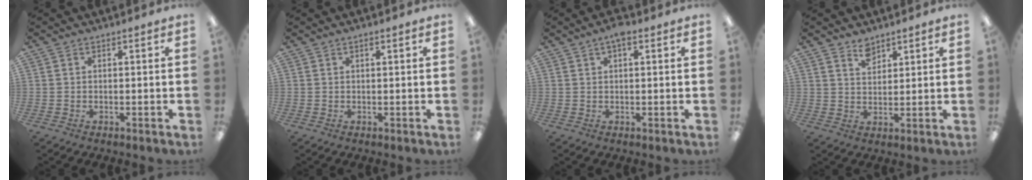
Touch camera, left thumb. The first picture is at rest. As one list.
[{"total": 0.9, "force": [0.5, 0.1, 0.8], "torque": [-0.015, 0.000, 0.009]}, {"total": 2.9, "force": [1.7, 0.9, 2.2], "torque": [-0.038, 0.002, 0.028]}, {"total": 4.1, "force": [3.5, 1.8, 1.1], "torque": [-0.020, -0.016, 0.066]}]